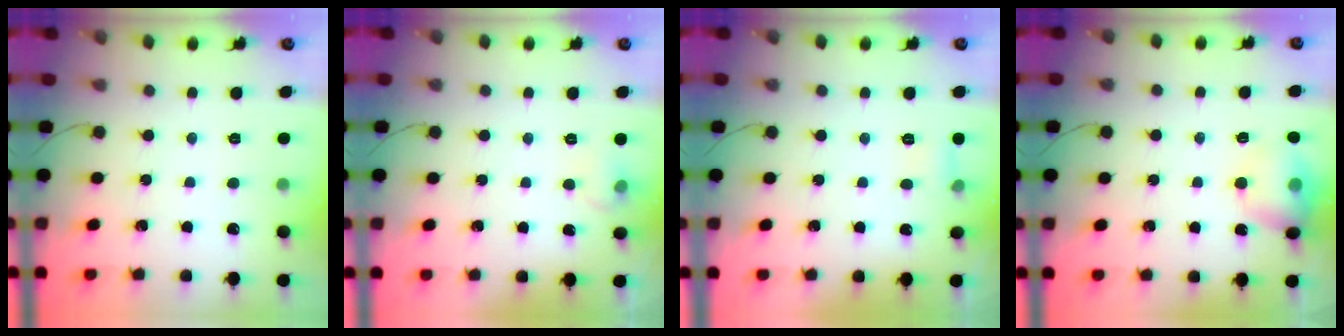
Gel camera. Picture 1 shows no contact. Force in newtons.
{"total": 7.9, "press": 4.8, "slide": 6.3}
{"total": 3.7, "press": 3.5, "slide": 1.1}
{"total": 11.0, "press": 10.9, "slide": 1.6}